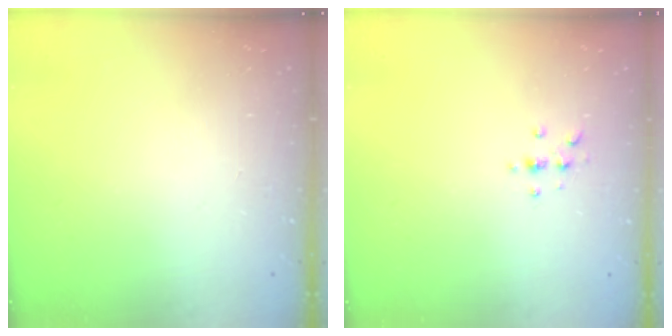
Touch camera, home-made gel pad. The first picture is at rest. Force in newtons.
{"total": 2.3, "press": 2.3, "slide": 0.2}